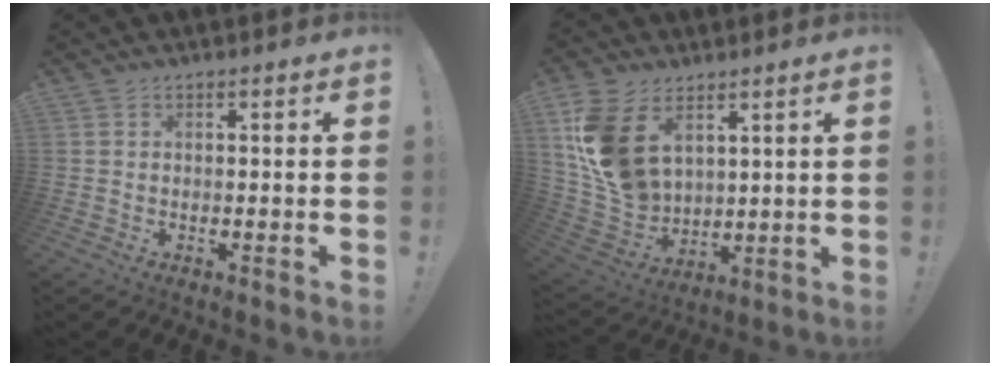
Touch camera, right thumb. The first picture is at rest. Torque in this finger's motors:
{"motor_torque": [1.92, 1.93, 0.83, -0.34, 0.21]}